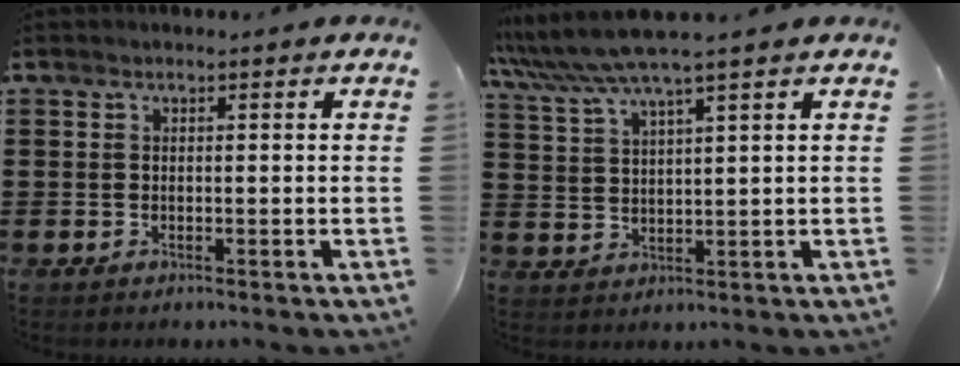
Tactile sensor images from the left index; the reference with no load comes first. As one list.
[{"total": 6.1, "force": [4.9, -0.1, 3.6], "torque": [-0.085, -0.018, 0.085]}]